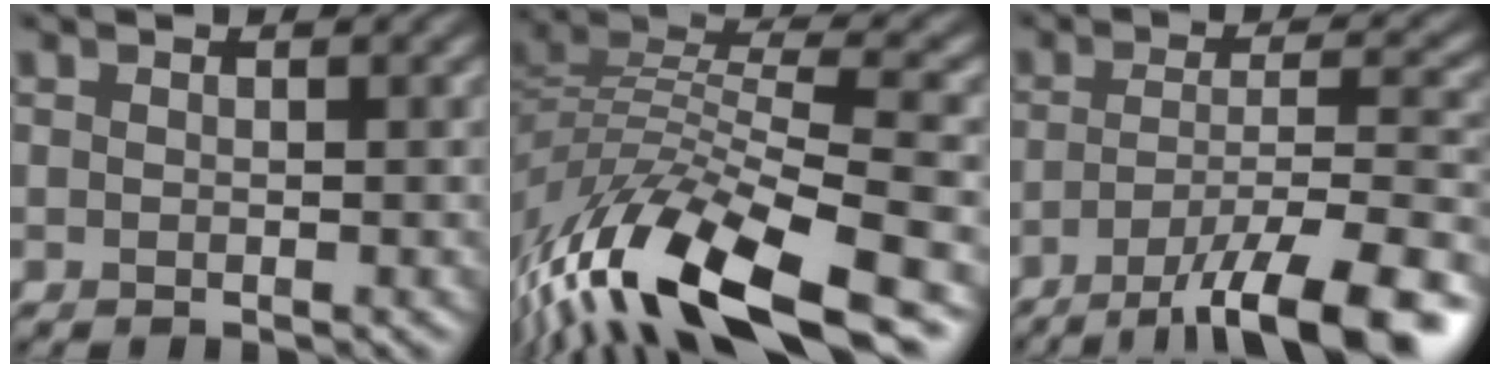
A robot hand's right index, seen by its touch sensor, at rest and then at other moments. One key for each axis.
{"total": 12.5, "fx": -7.7, "fy": 3.6, "fz": 9.2, "tx": -0.186, "ty": 0.009, "tz": -0.145}
{"total": 11.5, "fx": -6.7, "fy": 2.7, "fz": 8.9, "tx": -0.134, "ty": 0.007, "tz": -0.105}